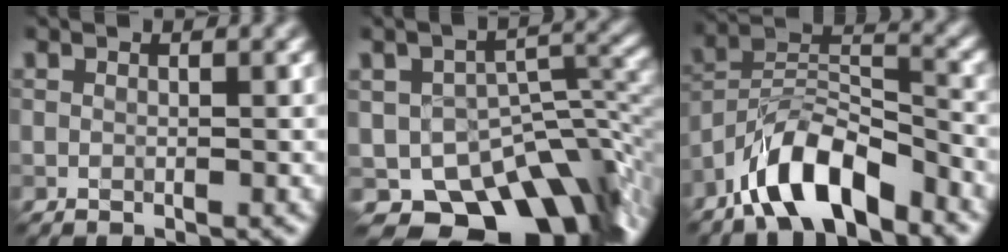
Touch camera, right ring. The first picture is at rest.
{"total": 11.8, "force": [-7.8, 6.2, 6.3], "torque": [-0.088, -0.017, -0.110]}
{"total": 7.9, "force": [-5.7, 2.7, 4.7], "torque": [-0.076, 0.010, -0.109]}